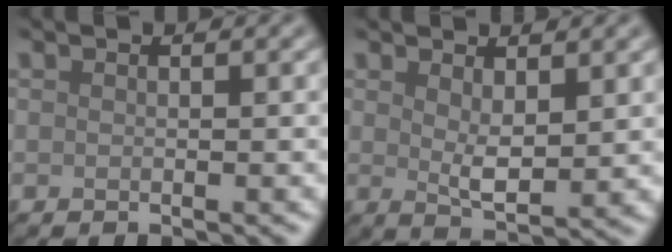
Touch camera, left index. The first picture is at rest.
{"total": 2.9, "force": [1.3, 1.0, 2.4], "torque": [-0.046, -0.010, 0.025]}